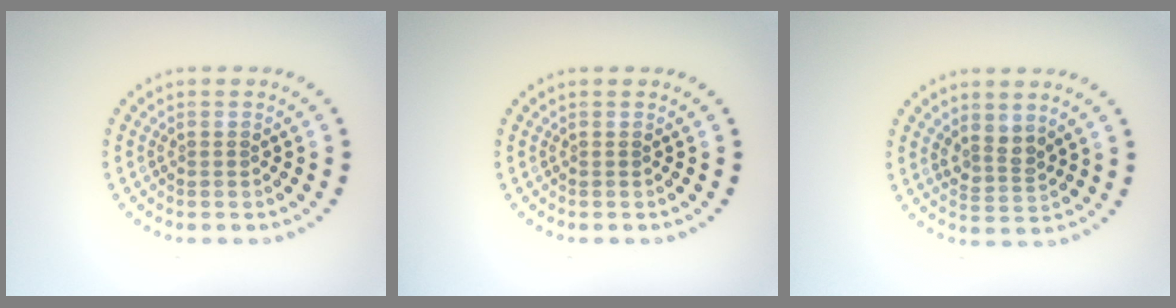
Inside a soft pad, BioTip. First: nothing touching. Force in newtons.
{"total": 0.0}
{"total": 2.2, "press": 1.8, "slide": 1.1}